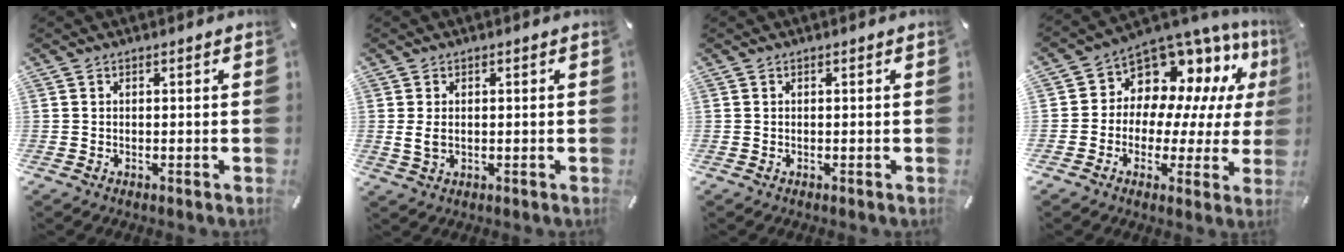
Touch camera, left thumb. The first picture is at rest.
{"total": 2.9, "force": [0.2, 1.8, 2.2], "torque": [-0.042, -0.001, 0.001]}
{"total": 0.0}
{"total": 11.1, "force": [7.5, 7.6, 2.9], "torque": [-0.058, -0.079, 0.138]}